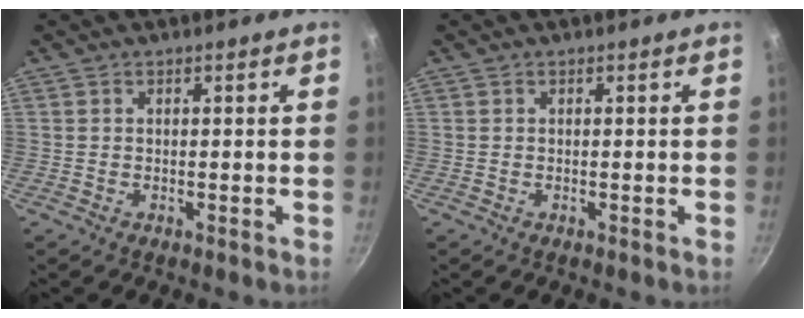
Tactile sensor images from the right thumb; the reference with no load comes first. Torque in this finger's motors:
{"motor_torque": [0.00, 0.00, 0.00, 0.00, 0.00]}